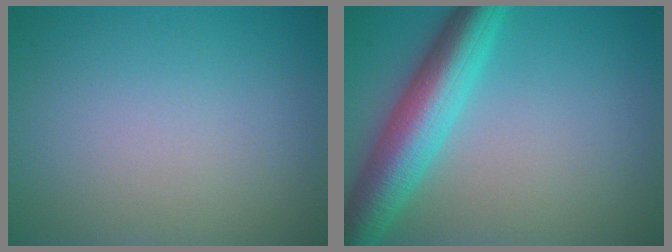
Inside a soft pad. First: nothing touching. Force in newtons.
{"total": 7.4, "press": 7.4, "slide": 0.2}